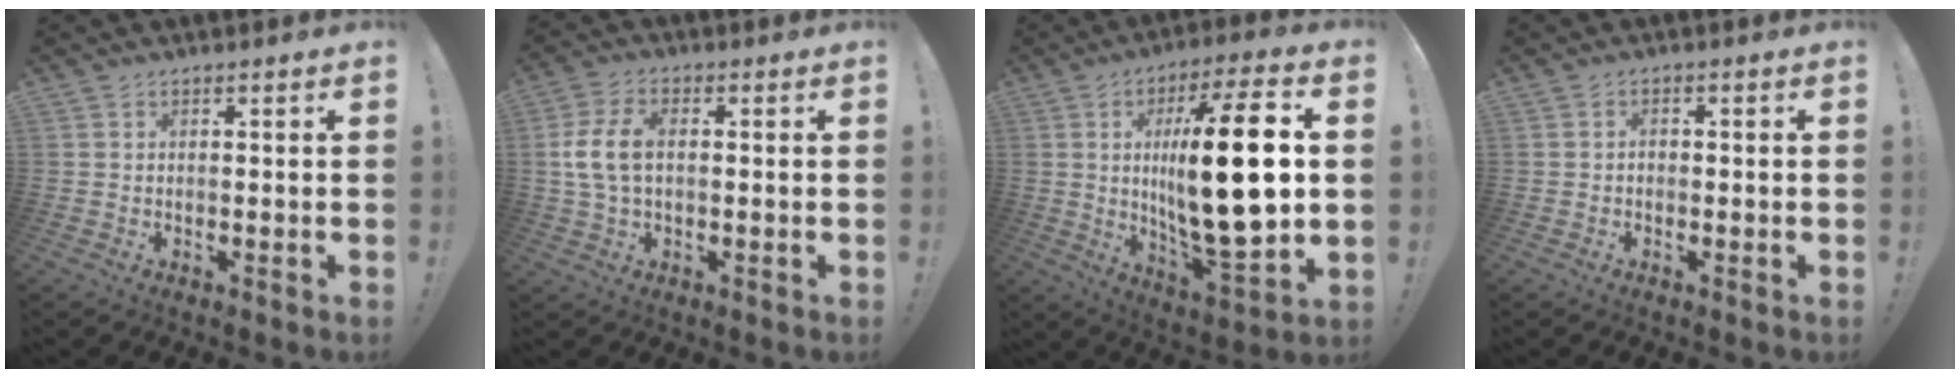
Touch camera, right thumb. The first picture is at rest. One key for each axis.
{"total": 8.8, "fx": 0.5, "fy": 5.4, "fz": 6.9, "tx": -0.139, "ty": 0.007, "tz": 0.014}
{"total": 24.3, "fx": 2.4, "fy": 7.0, "fz": 23.1, "tx": -0.385, "ty": -0.021, "tz": 0.027}
{"total": 1.0, "fx": -0.6, "fy": 0.8, "fz": 0.3, "tx": -0.005, "ty": 0.004, "tz": -0.012}